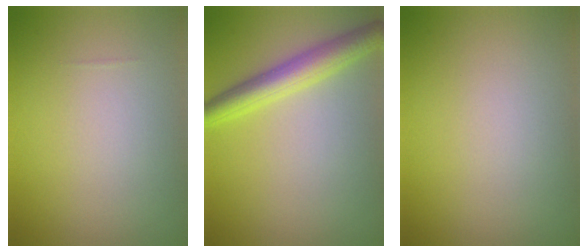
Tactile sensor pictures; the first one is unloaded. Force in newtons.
{"total": 4.2, "press": 4.2, "slide": 0.1}
{"total": 0.0}